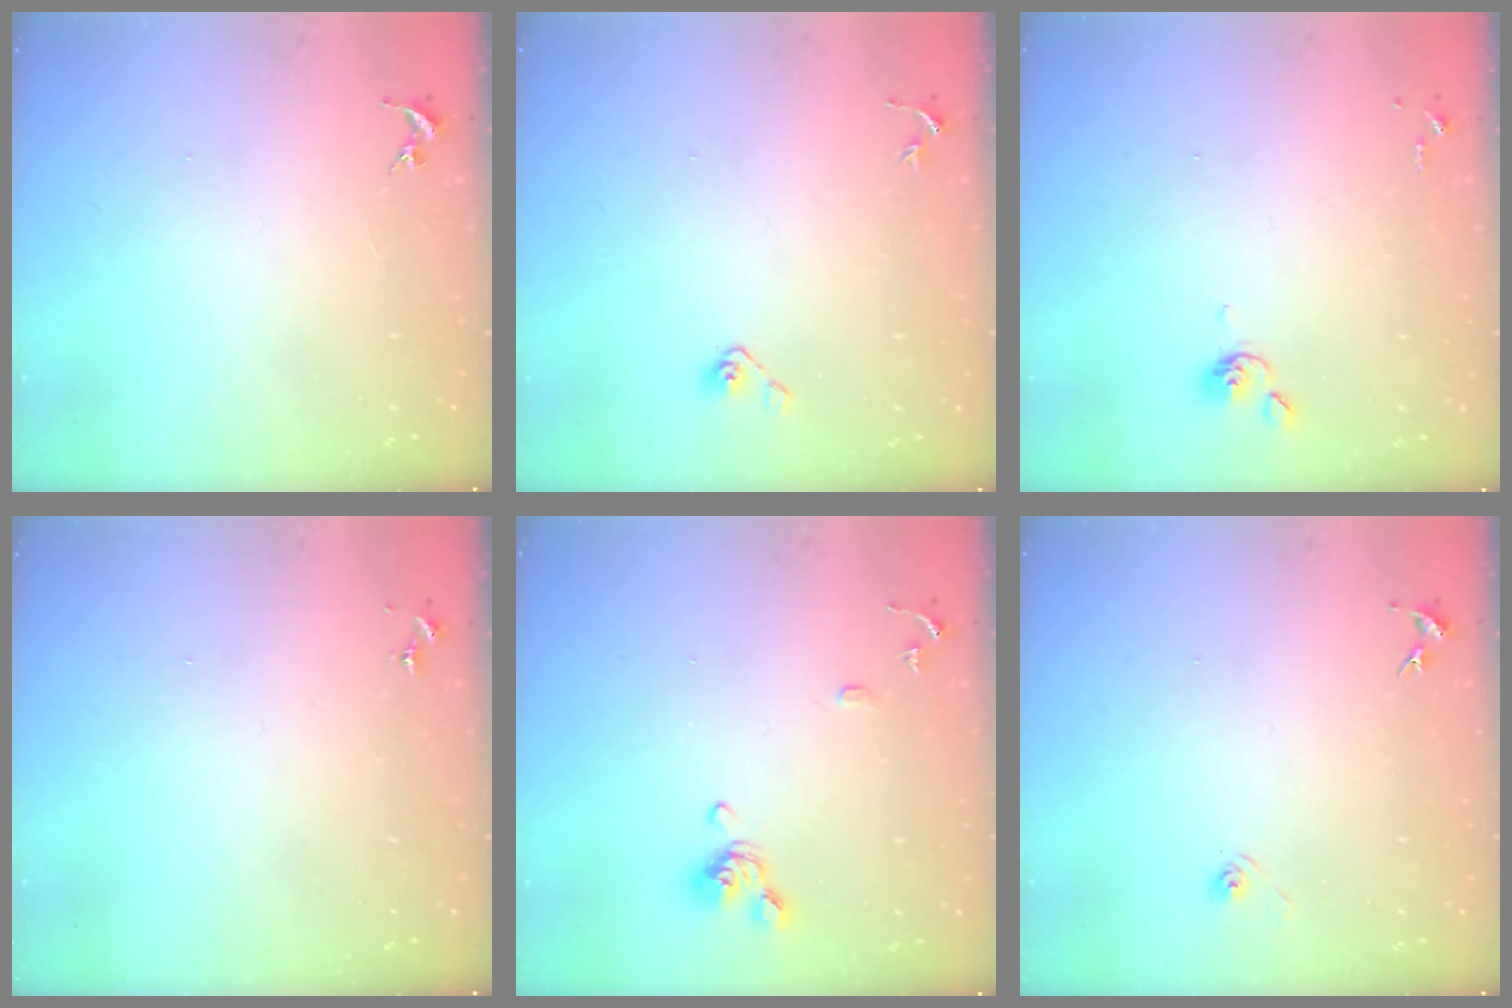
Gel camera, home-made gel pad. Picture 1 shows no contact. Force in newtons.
{"total": 5.0, "press": 4.4, "slide": 2.3}
{"total": 4.6, "press": 4.5, "slide": 0.5}
{"total": 0.0}
{"total": 9.8, "press": 9.7, "slide": 1.4}
{"total": 3.2, "press": 2.7, "slide": 1.7}